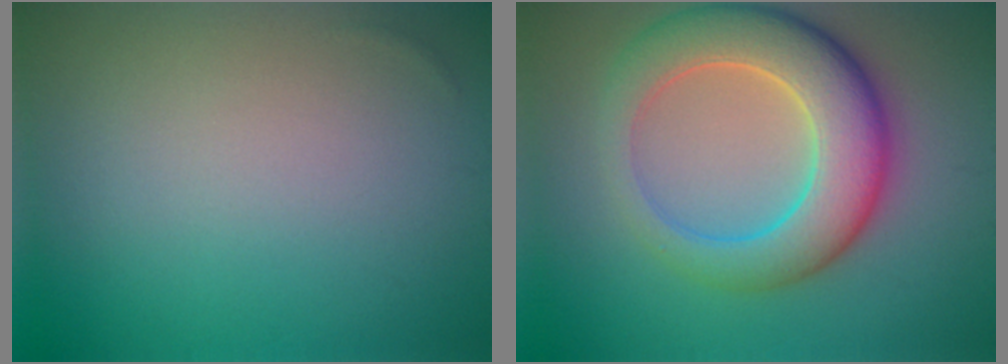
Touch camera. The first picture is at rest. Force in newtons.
{"total": 8.2, "press": 8.2, "slide": 0.5}